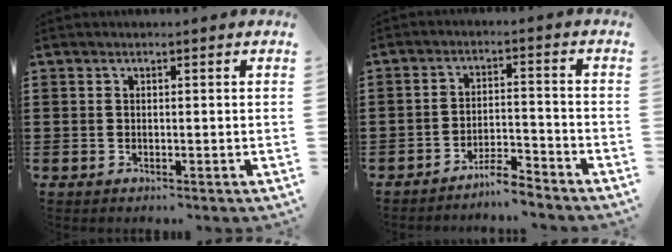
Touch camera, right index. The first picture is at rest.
{"total": 4.2, "force": [-4.0, 0.1, 1.3], "torque": [-0.024, 0.006, -0.081]}